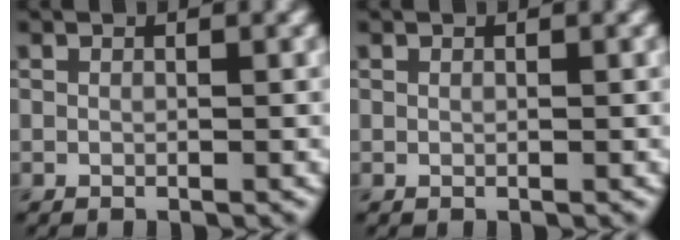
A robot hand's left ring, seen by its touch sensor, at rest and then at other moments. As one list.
[{"total": 0.0}]